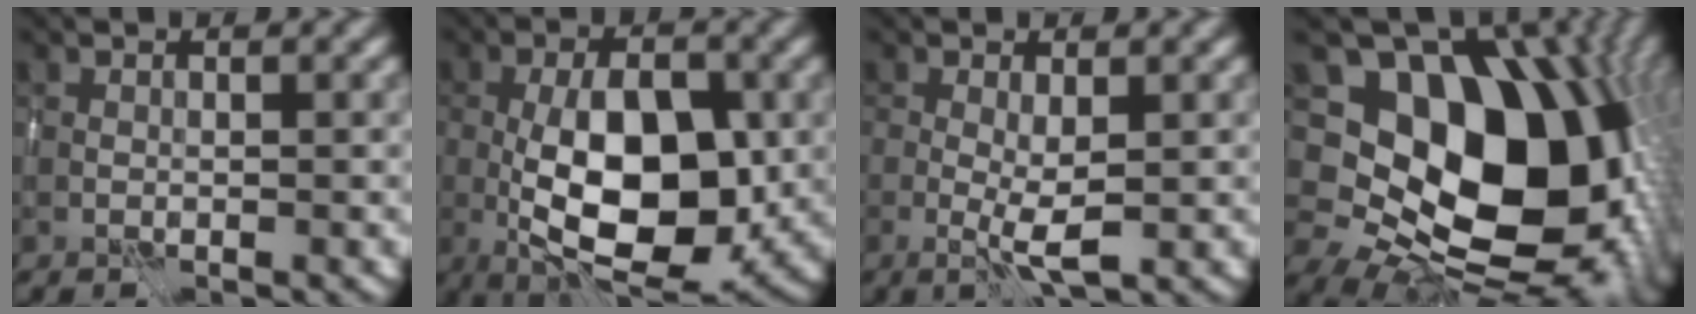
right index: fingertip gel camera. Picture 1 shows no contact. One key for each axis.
{"total": 10.9, "fx": -2.1, "fy": 4.9, "fz": 9.5, "tx": -0.151, "ty": -0.001, "tz": -0.035}
{"total": 2.5, "fx": -0.3, "fy": 0.4, "fz": 2.5, "tx": -0.047, "ty": -0.009, "tz": -0.007}
{"total": 16.9, "fx": 1.9, "fy": 12.1, "fz": 11.6, "tx": -0.170, "ty": -0.018, "tz": 0.044}